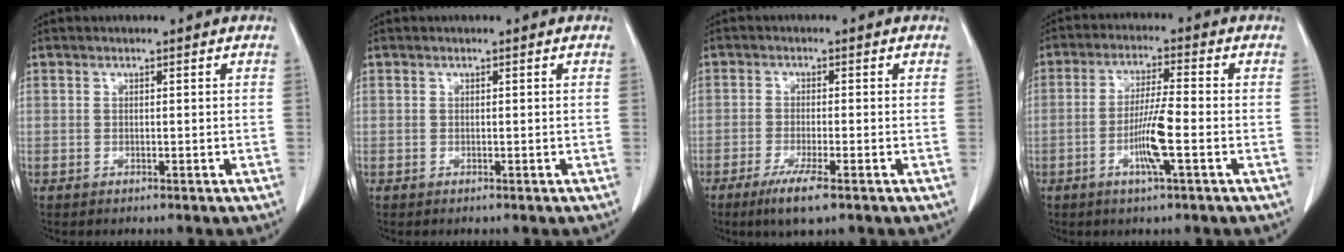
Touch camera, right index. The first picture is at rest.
{"total": 0.0}
{"total": 5.2, "force": [-3.1, 0.4, 4.1], "torque": [-0.080, -0.014, -0.055]}
{"total": 7.0, "force": [-2.3, -0.1, 6.6], "torque": [-0.127, -0.004, -0.044]}